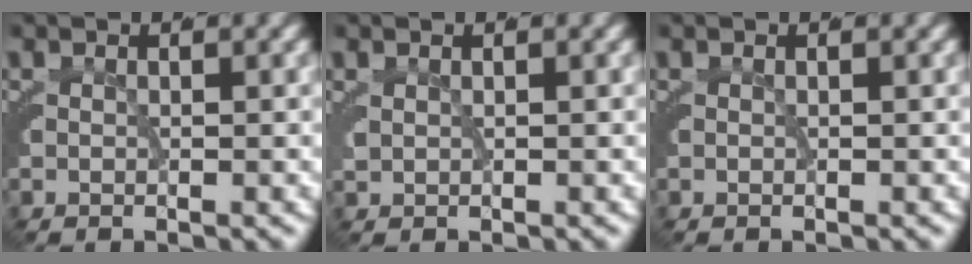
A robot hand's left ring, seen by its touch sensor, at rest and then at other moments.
{"total": 0.9, "force": [0.8, -0.3, 0.3], "torque": [-0.011, -0.002, 0.021]}
{"total": 0.0}